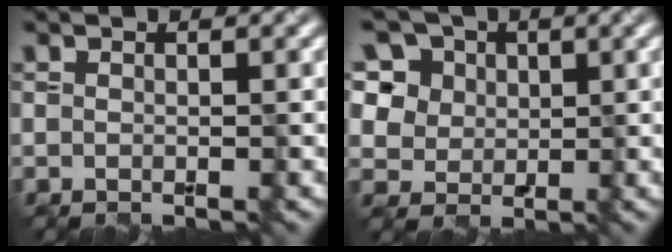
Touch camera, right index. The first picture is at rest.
{"total": 12.1, "force": [6.2, 8.9, 5.4], "torque": [-0.138, 0.029, 0.094]}